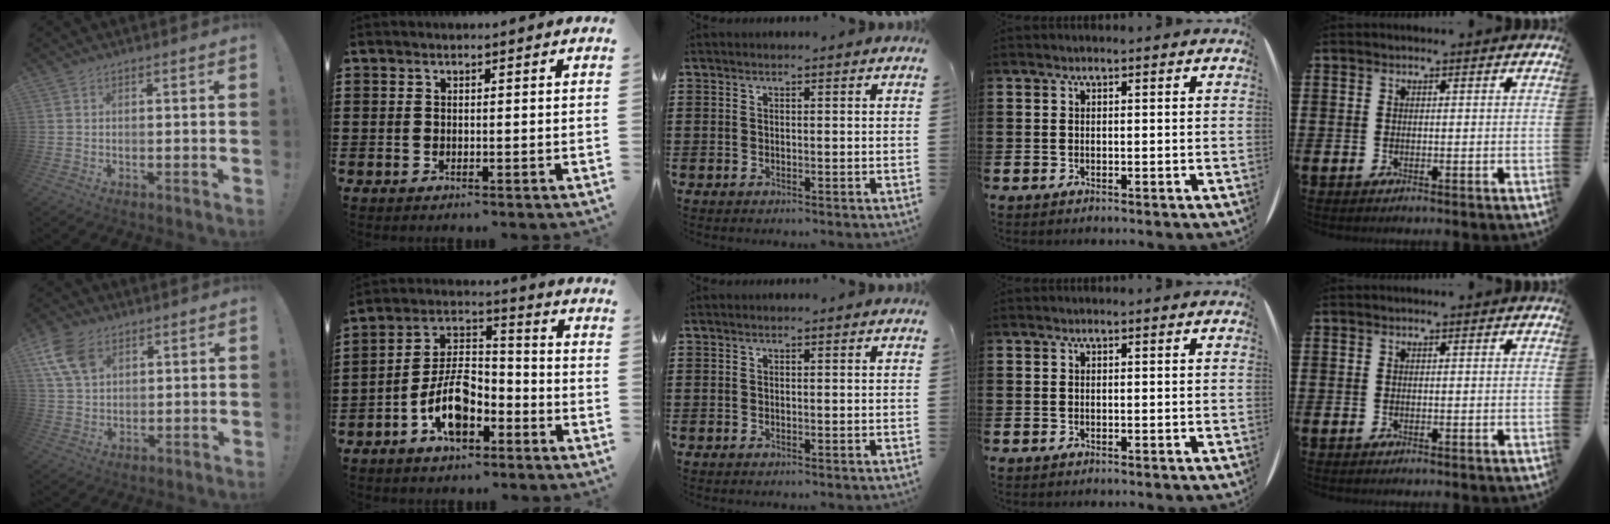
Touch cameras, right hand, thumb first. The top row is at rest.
{"thumb": {"total": 11.2, "force": [5.4, 7.5, 6.3], "torque": [-0.124, -0.014, 0.106]}, "index": {"total": 9.2, "force": [-4.9, 4.6, 6.3], "torque": [-0.142, 0.006, -0.094]}}